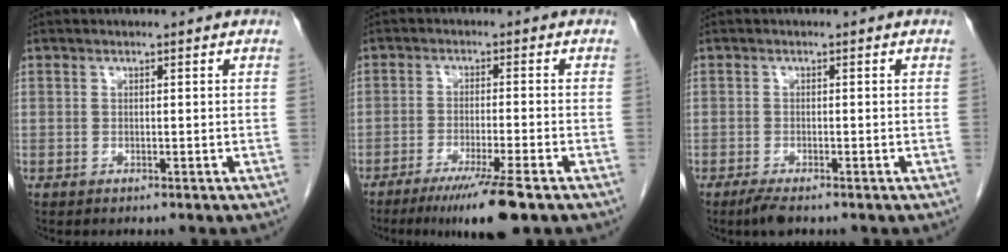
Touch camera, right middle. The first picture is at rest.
{"total": 8.6, "force": [-5.8, -0.5, 6.4], "torque": [-0.102, -0.023, -0.095]}
{"total": 2.3, "force": [-1.7, 0.4, 1.5], "torque": [-0.035, -0.007, -0.031]}